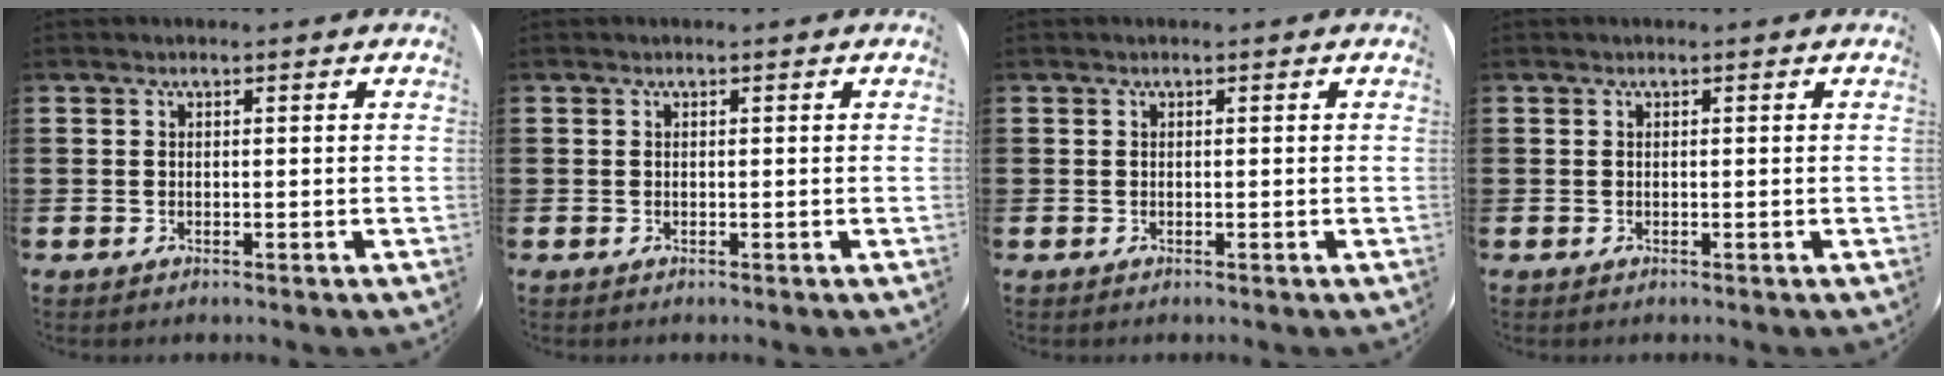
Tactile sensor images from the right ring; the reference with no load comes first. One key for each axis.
{"total": 0.0}
{"total": 0.0}
{"total": 0.0}